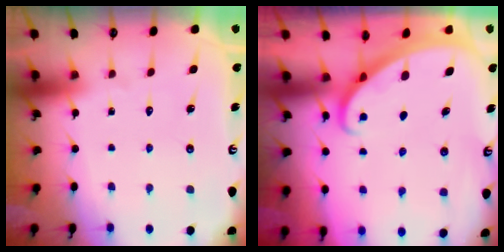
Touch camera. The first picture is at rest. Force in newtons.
{"total": 1.7, "press": 1.7, "slide": 0.1}